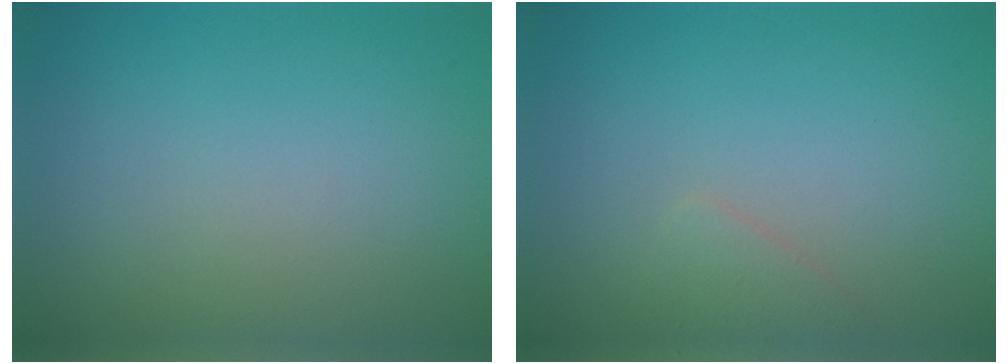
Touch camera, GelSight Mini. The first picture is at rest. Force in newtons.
{"total": 1.1, "press": 1.1, "slide": 0.1}